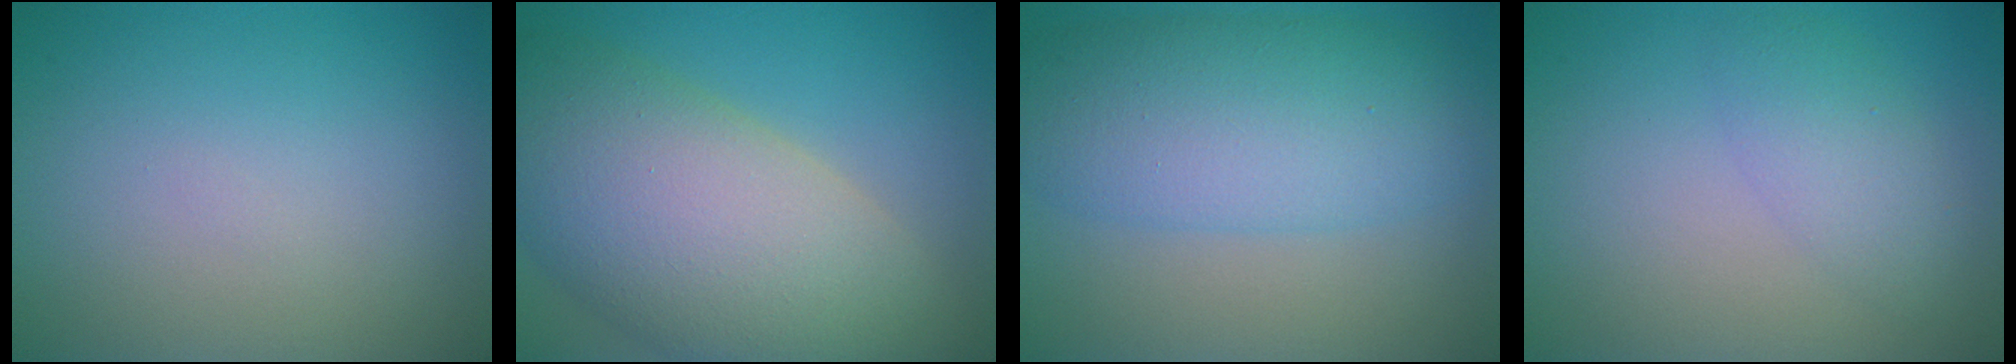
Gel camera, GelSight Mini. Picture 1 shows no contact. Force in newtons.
{"total": 13.2, "press": 13.1, "slide": 1.2}
{"total": 7.8, "press": 7.8, "slide": 0.3}
{"total": 2.7, "press": 2.7, "slide": 0.2}